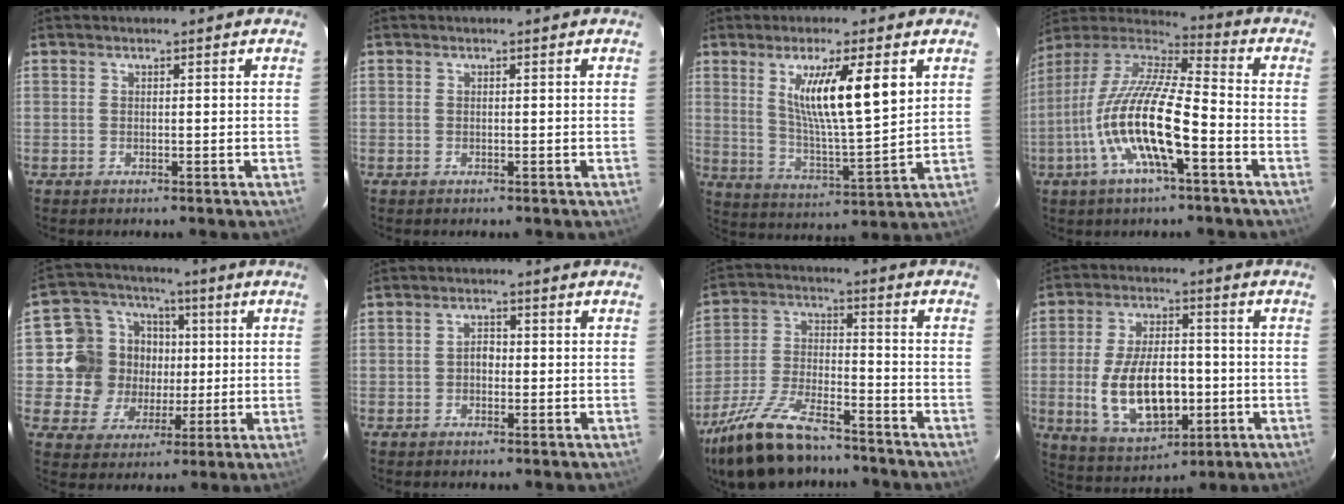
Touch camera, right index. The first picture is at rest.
{"total": 0.0}
{"total": 13.6, "force": [5.0, 1.9, 12.5], "torque": [-0.211, -0.011, 0.093]}
{"total": 18.0, "force": [-6.3, 3.9, 16.4], "torque": [-0.312, -0.019, -0.125]}
{"total": 13.3, "force": [0.9, 12.5, 4.3], "torque": [-0.116, 0.027, 0.015]}
{"total": 1.9, "force": [-0.4, 1.4, 1.1], "torque": [-0.021, 0.008, -0.010]}
{"total": 18.7, "force": [-14.5, 6.3, 10.0], "torque": [-0.215, -0.025, -0.257]}
{"total": 15.5, "force": [-2.7, 8.0, 13.0], "torque": [-0.258, -0.005, -0.028]}